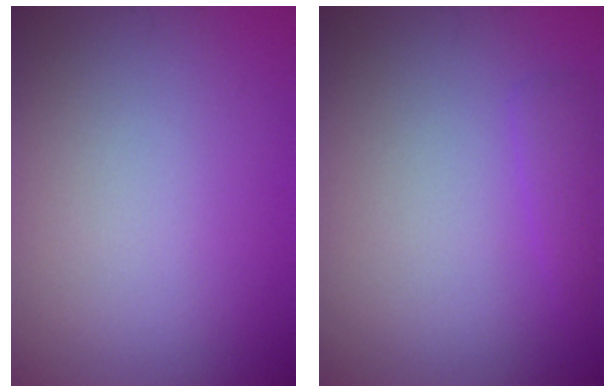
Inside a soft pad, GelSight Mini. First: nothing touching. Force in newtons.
{"total": 1.4, "press": 1.4, "slide": 0.1}